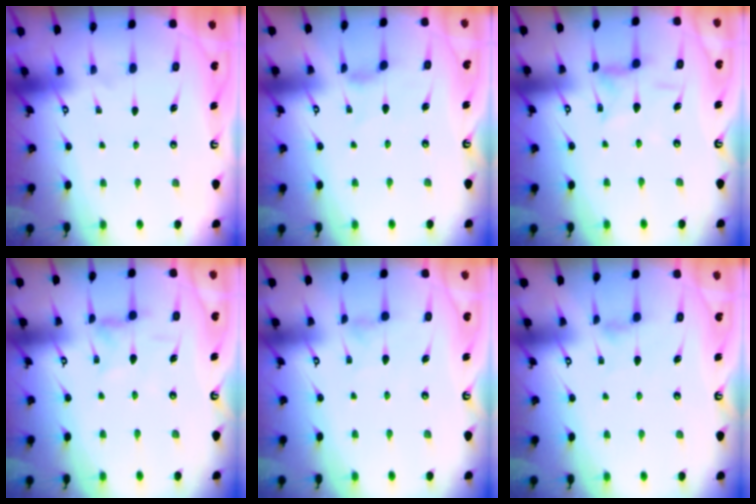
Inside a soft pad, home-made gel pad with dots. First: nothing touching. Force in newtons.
{"total": 0.7, "press": 0.7, "slide": 0.2}
{"total": 2.4, "press": 2.4, "slide": 0.3}
{"total": 1.2, "press": 1.2, "slide": 0.3}
{"total": 0.0}
{"total": 2.3, "press": 2.2, "slide": 0.5}